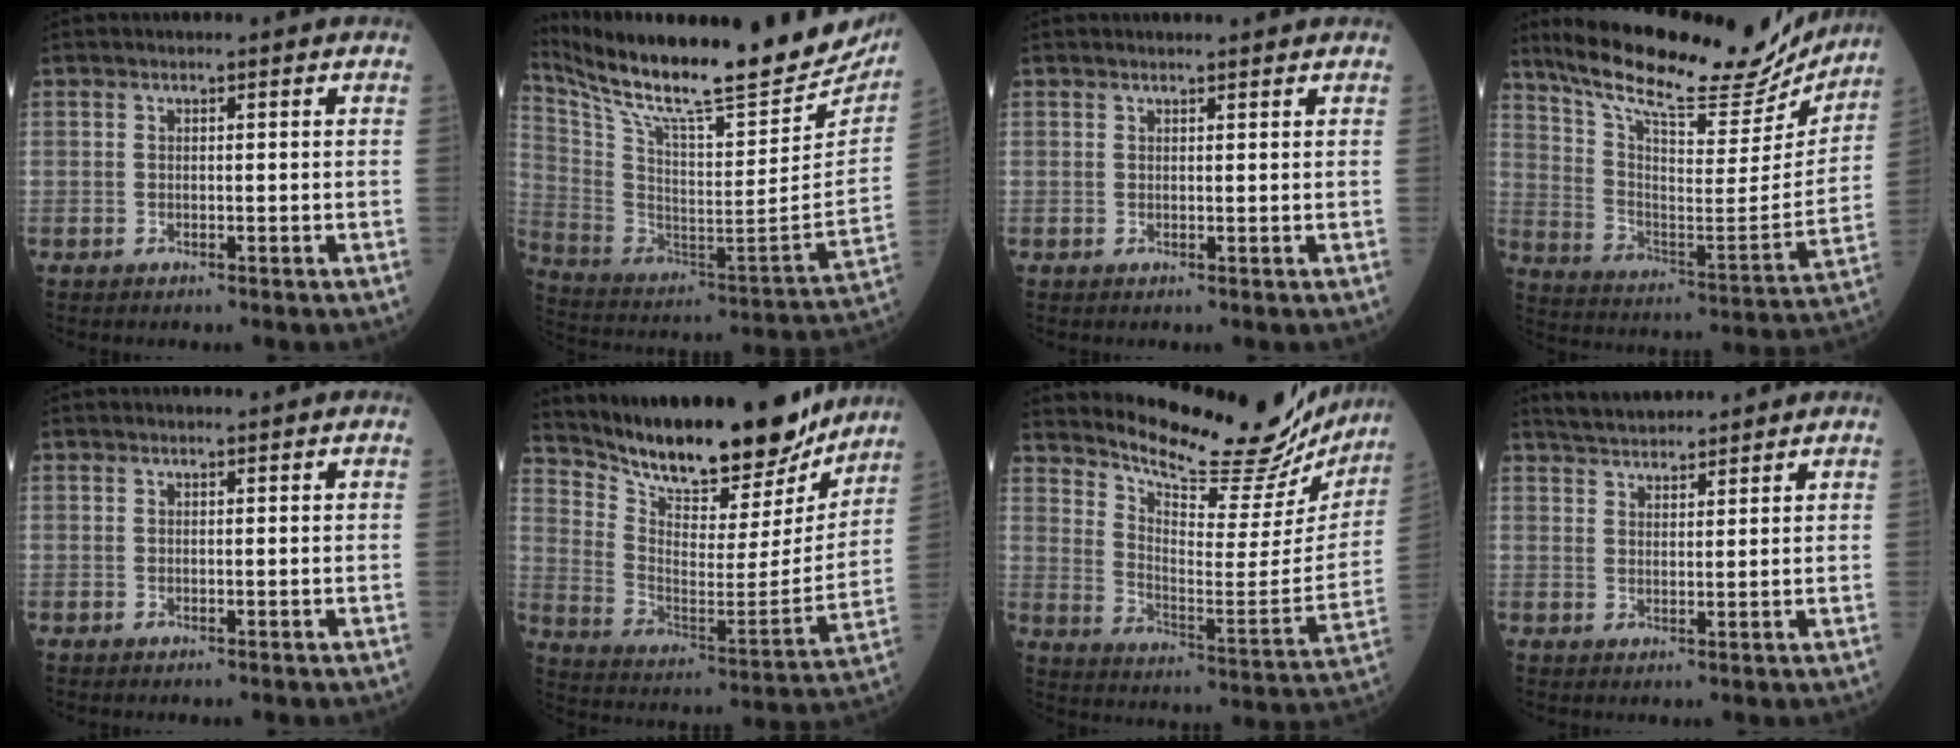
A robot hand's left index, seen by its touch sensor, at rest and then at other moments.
{"total": 31.4, "force": [27.6, 4.7, 14.2], "torque": [-0.273, -0.094, 0.403]}
{"total": 1.9, "force": [1.8, 0.1, 0.4], "torque": [-0.010, 0.007, 0.025]}
{"total": 25.2, "force": [21.9, 5.2, 11.3], "torque": [-0.193, -0.025, 0.321]}
{"total": 0.0}
{"total": 23.3, "force": [20.6, 5.2, 9.5], "torque": [-0.168, -0.032, 0.311]}
{"total": 23.8, "force": [22.2, 4.1, 7.7], "torque": [-0.125, -0.076, 0.294]}
{"total": 6.6, "force": [6.2, 1.3, 1.8], "torque": [-0.034, 0.029, 0.104]}